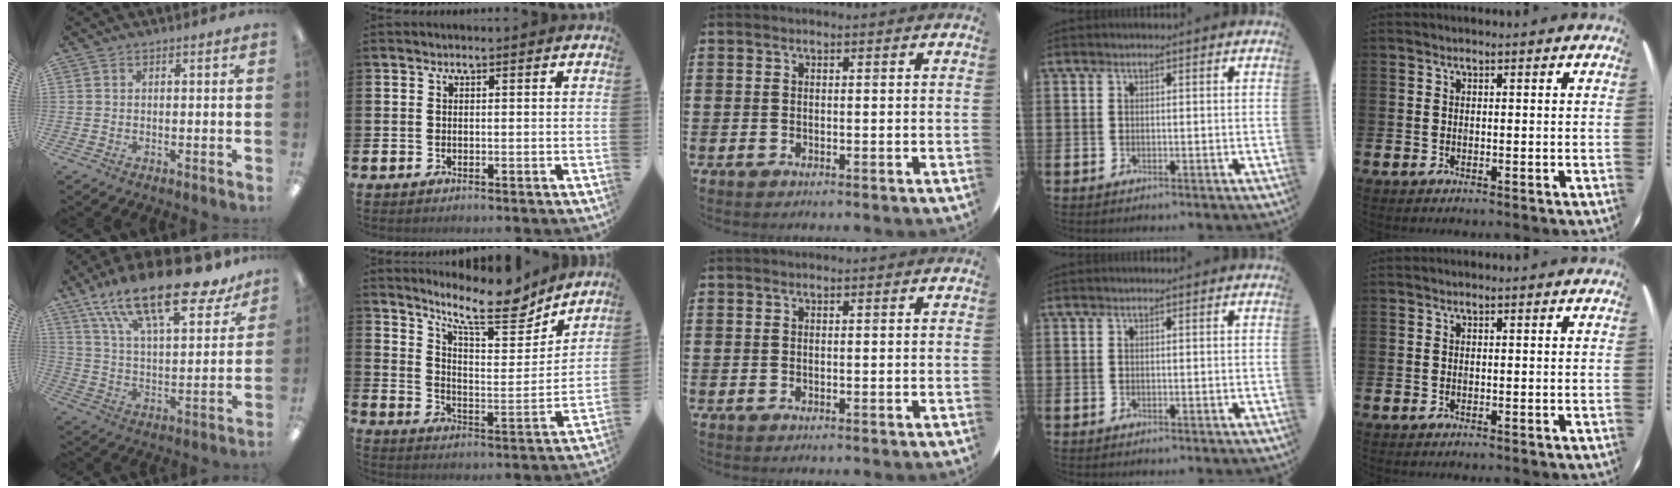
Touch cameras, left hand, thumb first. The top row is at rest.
{"thumb": {"total": 22.1, "force": [16.0, 6.6, 13.6], "torque": [-0.216, -0.099, 0.267]}, "index": {"total": 12.7, "force": [10.1, 2.9, 7.0], "torque": [-0.138, -0.056, 0.172]}}